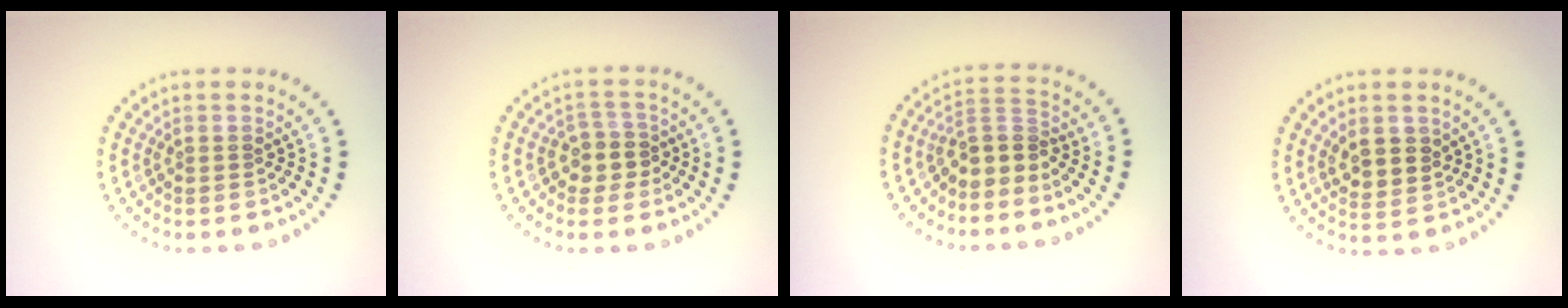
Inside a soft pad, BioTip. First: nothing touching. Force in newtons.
{"total": 2.3, "press": 2.0, "slide": 1.1}
{"total": 2.6, "press": 2.0, "slide": 1.7}
{"total": 2.8, "press": 2.6, "slide": 1.1}